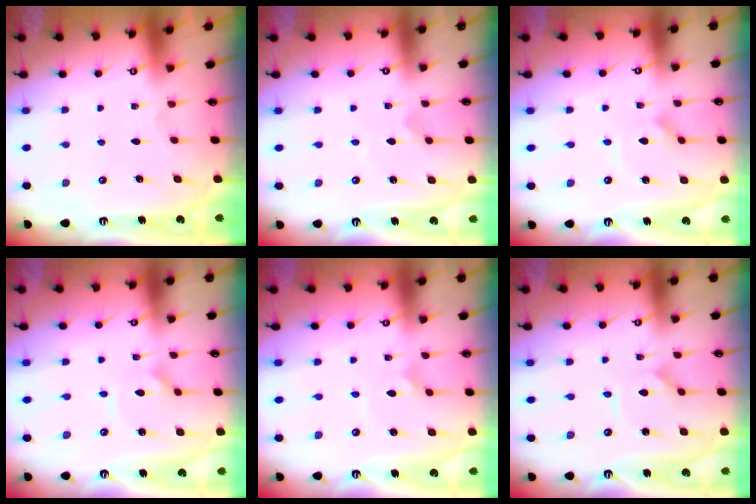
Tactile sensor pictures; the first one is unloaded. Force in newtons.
{"total": 1.7, "press": 1.6, "slide": 0.2}
{"total": 4.0, "press": 4.0, "slide": 0.3}
{"total": 2.3, "press": 2.2, "slide": 0.7}
{"total": 3.6, "press": 3.6, "slide": 0.5}
{"total": 1.5, "press": 1.5, "slide": 0.0}